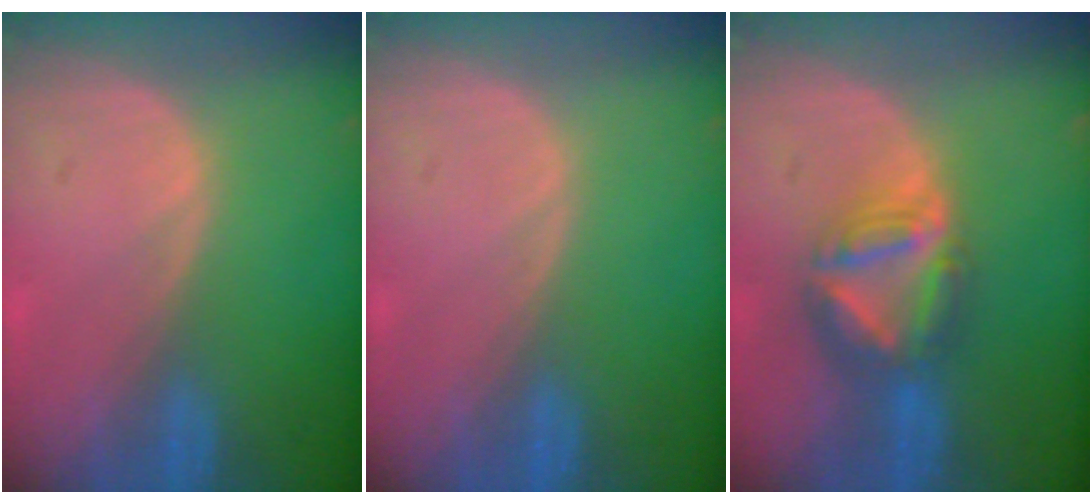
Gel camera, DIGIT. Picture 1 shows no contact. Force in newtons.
{"total": 0.0}
{"total": 7.9, "press": 6.7, "slide": 4.2}